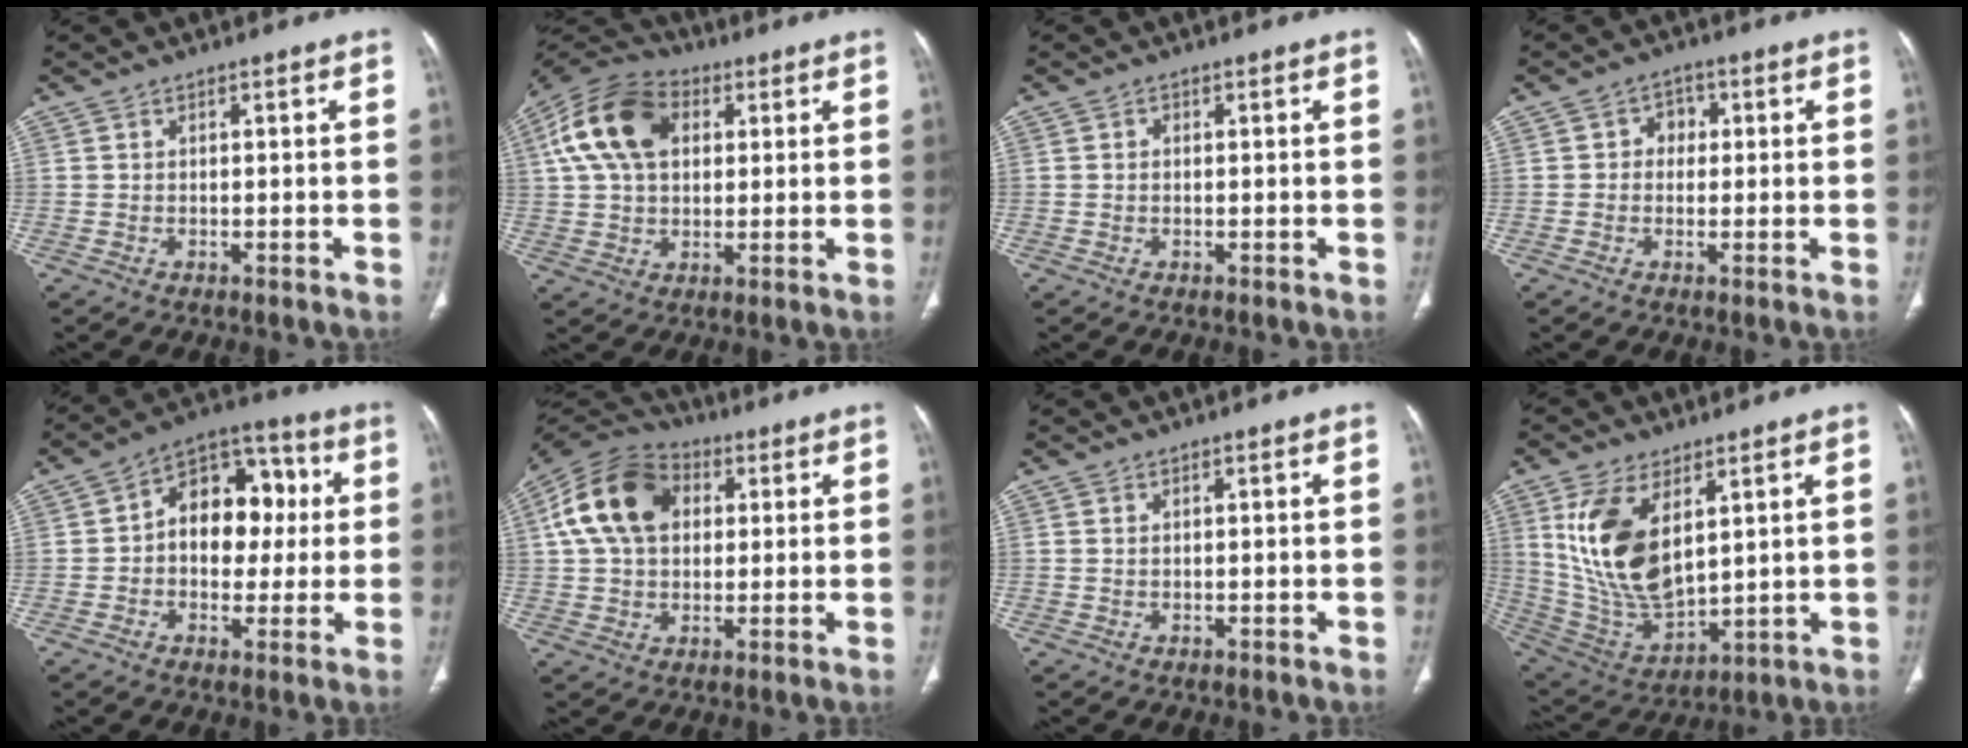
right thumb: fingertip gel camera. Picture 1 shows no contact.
{"total": 15.6, "force": [4.3, 10.4, 10.8], "torque": [-0.196, 0.017, 0.071]}
{"total": 0.7, "force": [-0.1, 0.5, 0.4], "torque": [-0.006, 0.002, -0.003]}
{"total": 3.2, "force": [0.4, 2.7, 1.5], "torque": [0.002, 0.008, -0.002]}
{"total": 14.5, "force": [1.3, 10.1, 10.3], "torque": [-0.102, 0.032, 0.010]}
{"total": 16.1, "force": [3.9, 11.2, 10.8], "torque": [-0.191, 0.019, 0.061]}
{"total": 0.5, "force": [0.2, 0.3, 0.4], "torque": [-0.013, 0.004, 0.005]}
{"total": 17.2, "force": [5.8, 8.9, 13.5], "torque": [-0.252, -0.026, 0.132]}